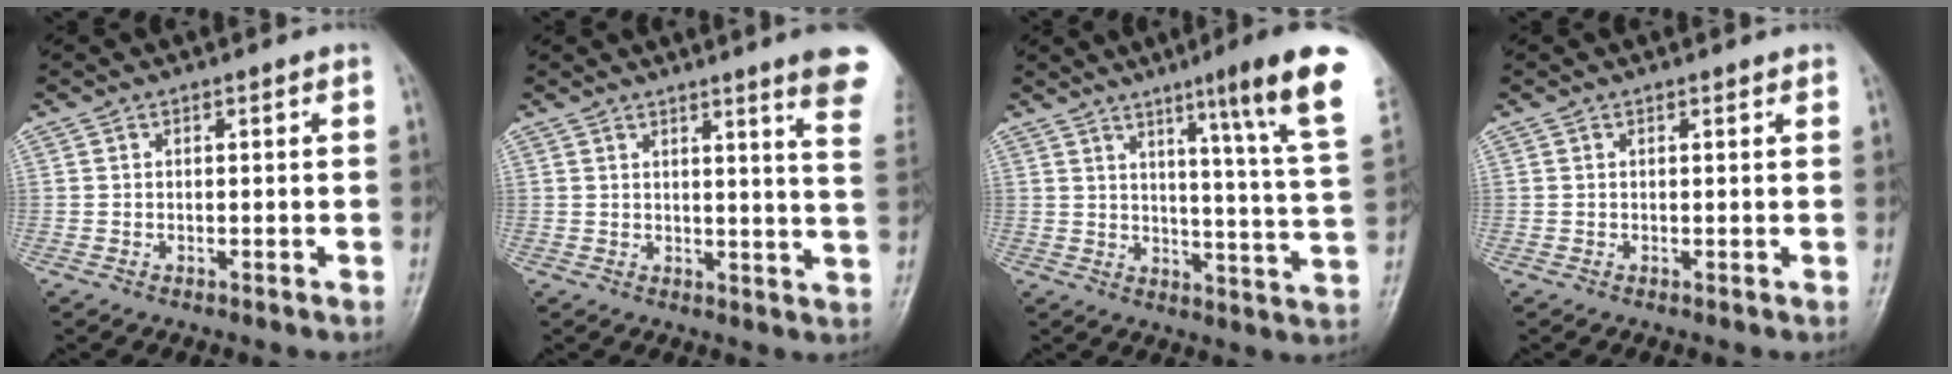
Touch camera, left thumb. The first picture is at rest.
{"total": 11.4, "force": [7.8, 0.2, 8.3], "torque": [-0.087, -0.040, 0.073]}
{"total": 17.4, "force": [9.6, 0.2, 14.4], "torque": [-0.182, -0.052, 0.118]}
{"total": 0.8, "force": [0.6, 0.3, 0.4], "torque": [-0.004, 0.003, 0.005]}